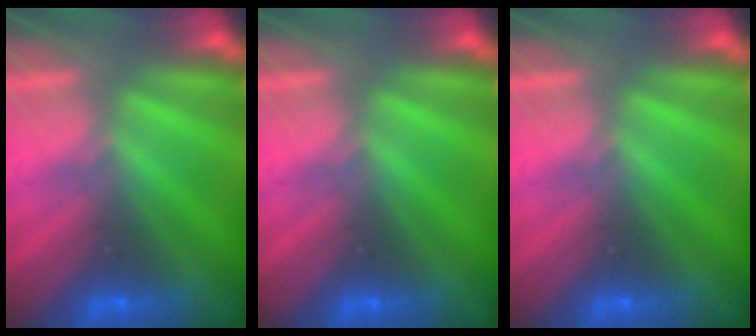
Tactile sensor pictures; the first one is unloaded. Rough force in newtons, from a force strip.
{"total": 0.0}
{"total": 0.0}